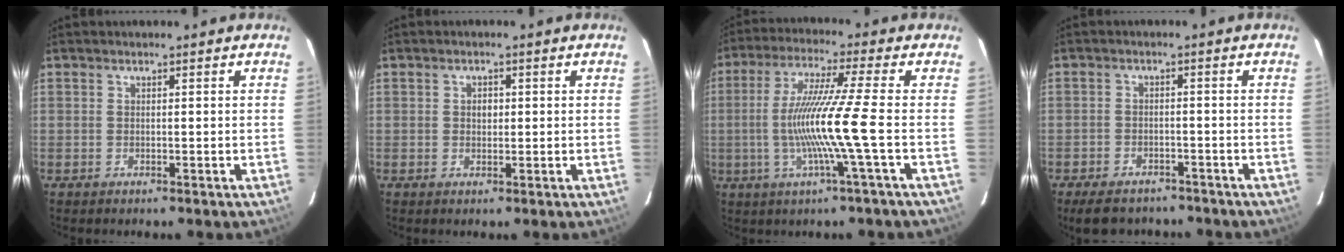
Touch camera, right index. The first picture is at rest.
{"total": 1.5, "force": [0.1, 1.2, 0.8], "torque": [-0.014, 0.005, 0.002]}
{"total": 12.1, "force": [-2.6, -2.4, 11.6], "torque": [-0.217, -0.010, -0.043]}
{"total": 9.2, "force": [-7.3, 4.3, 3.4], "torque": [-0.085, -0.002, -0.106]}